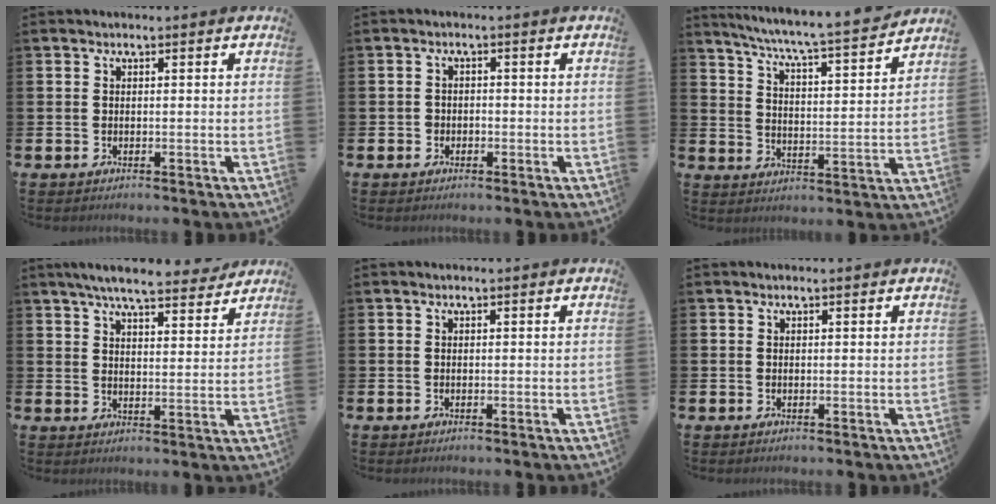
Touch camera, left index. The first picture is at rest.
{"total": 1.3, "force": [-0.6, 1.2, 0.3], "torque": [-0.005, 0.004, -0.015]}
{"total": 6.8, "force": [6.4, -0.2, 2.3], "torque": [-0.075, -0.053, 0.106]}
{"total": 6.9, "force": [6.4, 0.9, 2.4], "torque": [-0.050, -0.034, 0.109]}
{"total": 0.0}
{"total": 0.0}